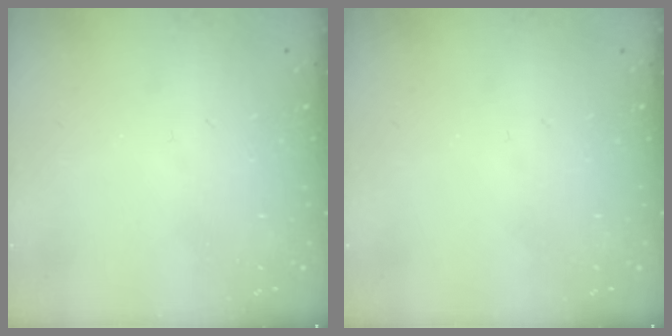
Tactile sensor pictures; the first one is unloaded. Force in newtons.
{"total": 0.0}